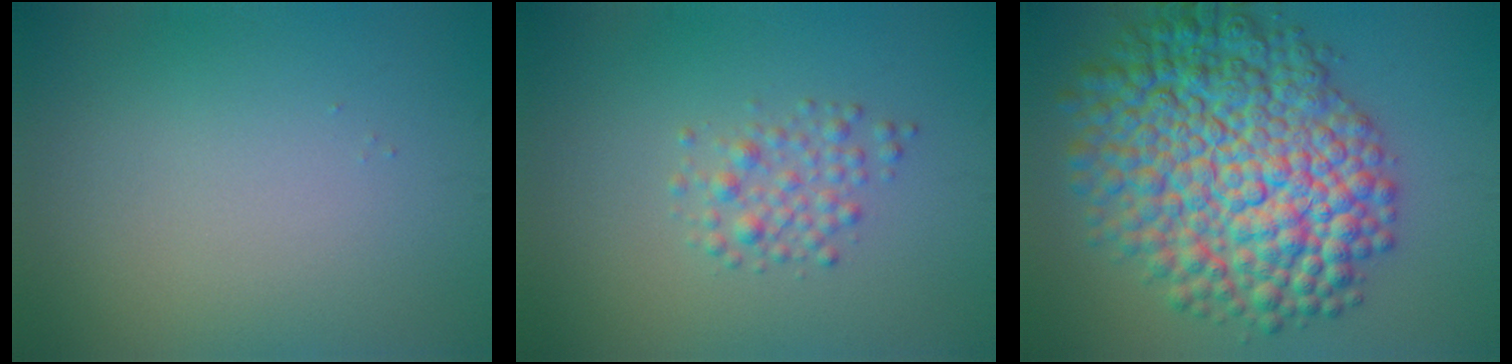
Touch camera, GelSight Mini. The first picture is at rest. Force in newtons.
{"total": 2.1, "press": 2.1, "slide": 0.0}
{"total": 13.4, "press": 13.4, "slide": 0.3}